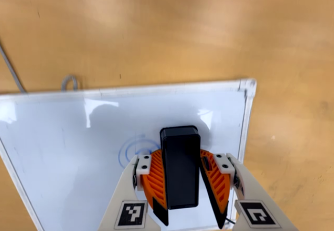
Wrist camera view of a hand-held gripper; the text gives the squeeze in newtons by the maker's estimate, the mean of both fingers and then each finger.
{"total": 10.8, "left": 12.4, "right": 9.2}